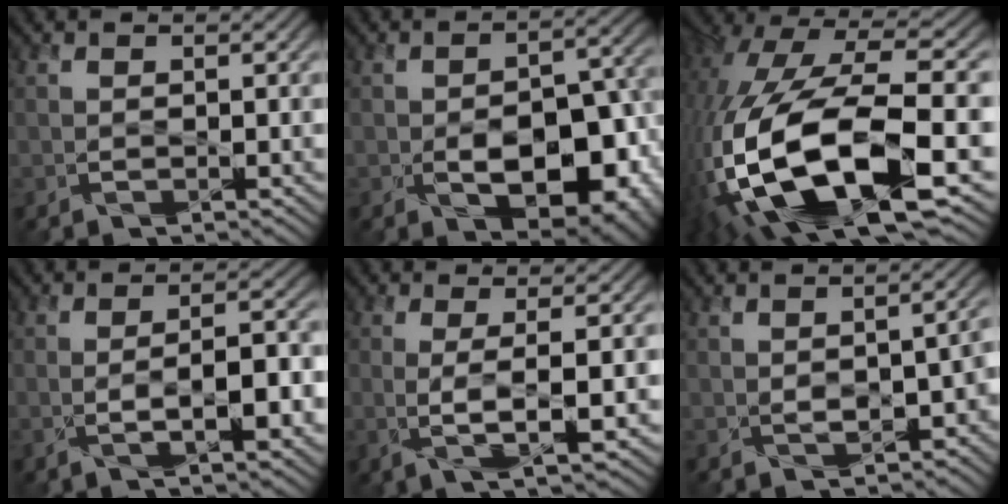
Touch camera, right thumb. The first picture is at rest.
{"total": 11.4, "force": [-3.4, 6.2, 9.0], "torque": [-0.128, -0.016, -0.043]}
{"total": 19.8, "force": [-5.8, 8.7, 16.8], "torque": [-0.377, -0.052, -0.080]}
{"total": 5.3, "force": [-1.8, 1.1, 4.8], "torque": [-0.079, 0.007, -0.031]}
{"total": 3.9, "force": [-0.2, 0.5, 3.9], "torque": [-0.074, 0.003, -0.003]}
{"total": 5.1, "force": [-1.6, 2.8, 3.9], "torque": [-0.048, -0.007, -0.018]}